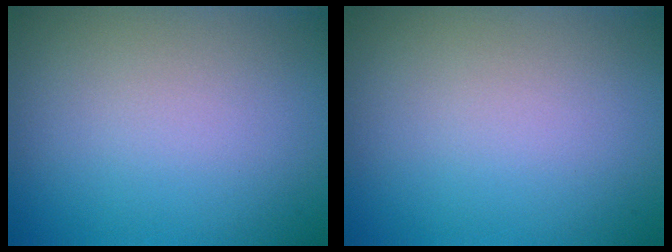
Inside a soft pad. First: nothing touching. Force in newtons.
{"total": 0.0}